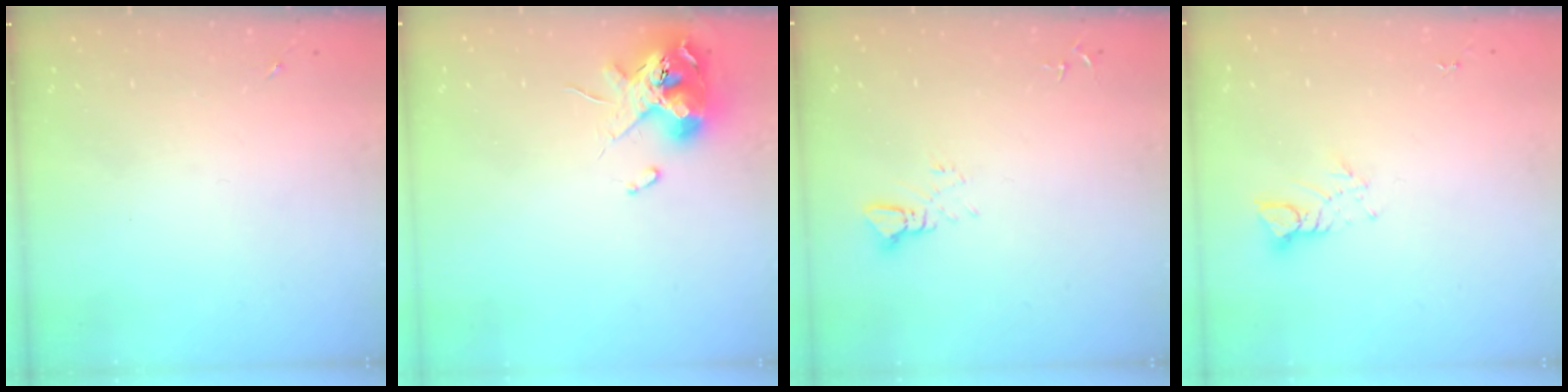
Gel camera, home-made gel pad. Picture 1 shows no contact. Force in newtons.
{"total": 11.9, "press": 11.8, "slide": 1.5}
{"total": 3.1, "press": 3.1, "slide": 0.1}
{"total": 3.8, "press": 3.7, "slide": 0.3}